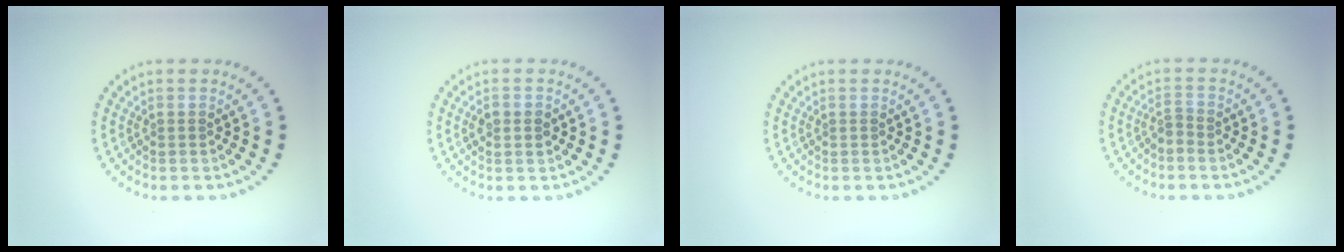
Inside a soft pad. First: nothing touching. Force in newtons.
{"total": 2.0, "press": 2.0, "slide": 0.0}
{"total": 0.0}
{"total": 1.0, "press": 0.4, "slide": 0.9}